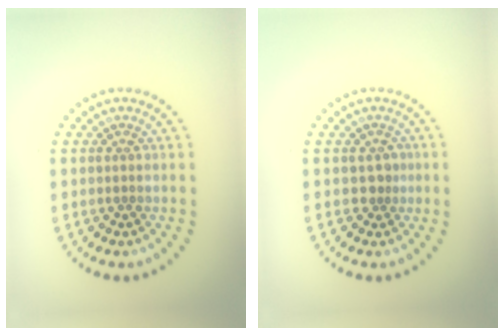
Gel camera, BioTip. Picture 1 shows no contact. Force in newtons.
{"total": 1.5, "press": 1.2, "slide": 0.9}